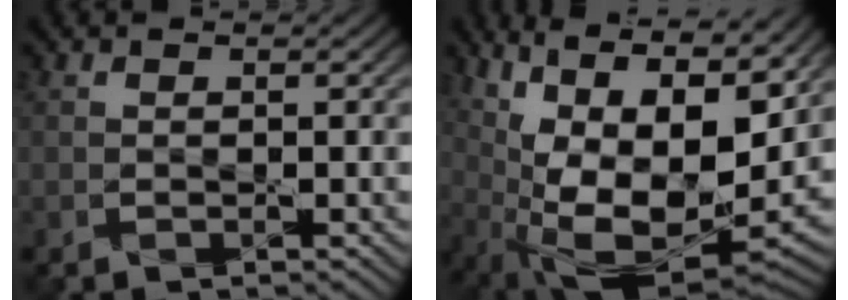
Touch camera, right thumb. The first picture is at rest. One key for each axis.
{"total": 17.4, "fx": 4.1, "fy": 8.4, "fz": 14.7, "tx": -0.262, "ty": -0.001, "tz": 0.078}